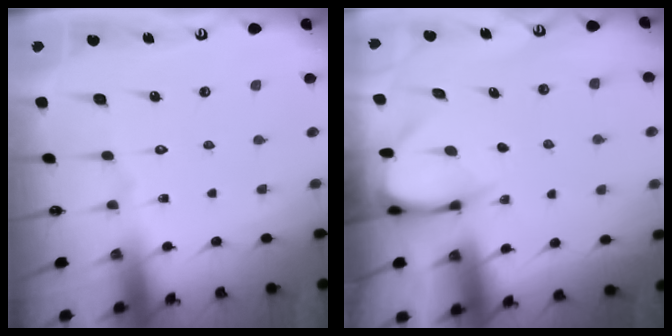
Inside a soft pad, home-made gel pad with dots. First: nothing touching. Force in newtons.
{"total": 3.7, "press": 3.7, "slide": 0.3}